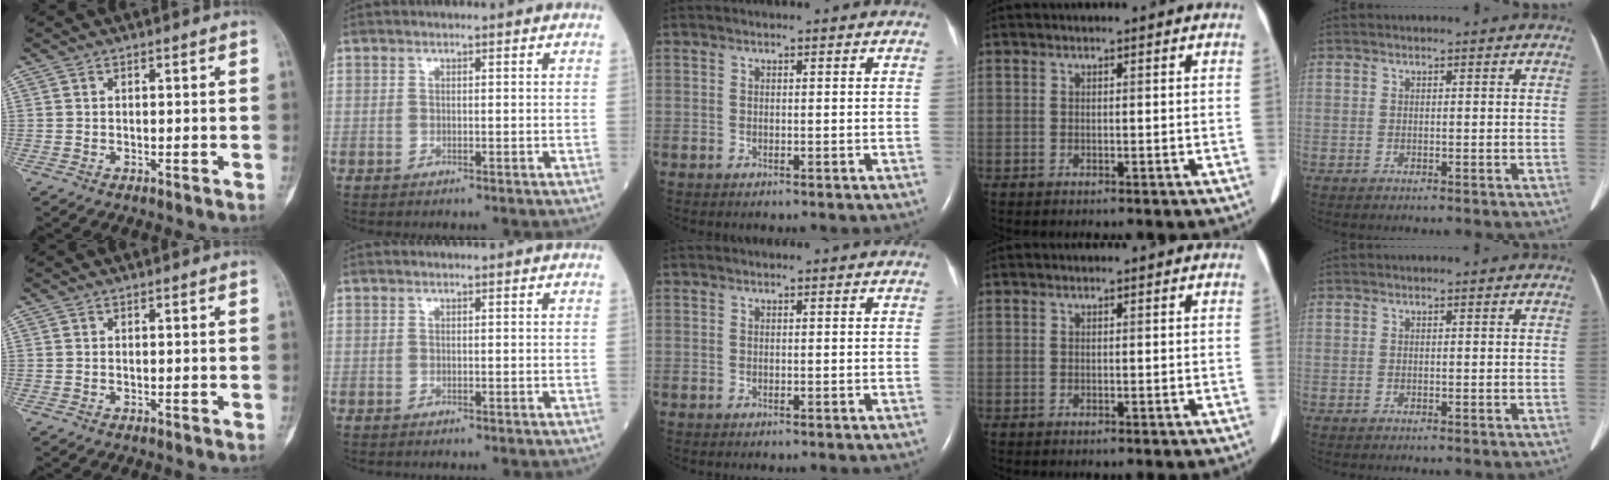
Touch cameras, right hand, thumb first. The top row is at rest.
{}